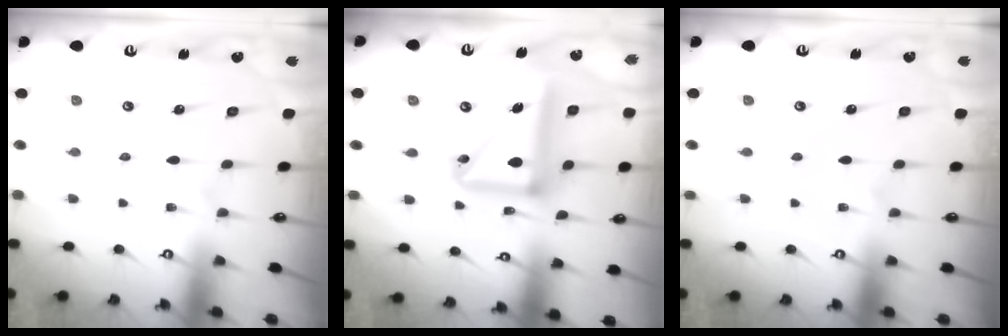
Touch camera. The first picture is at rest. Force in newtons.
{"total": 14.8, "press": 14.6, "slide": 2.1}
{"total": 0.0}